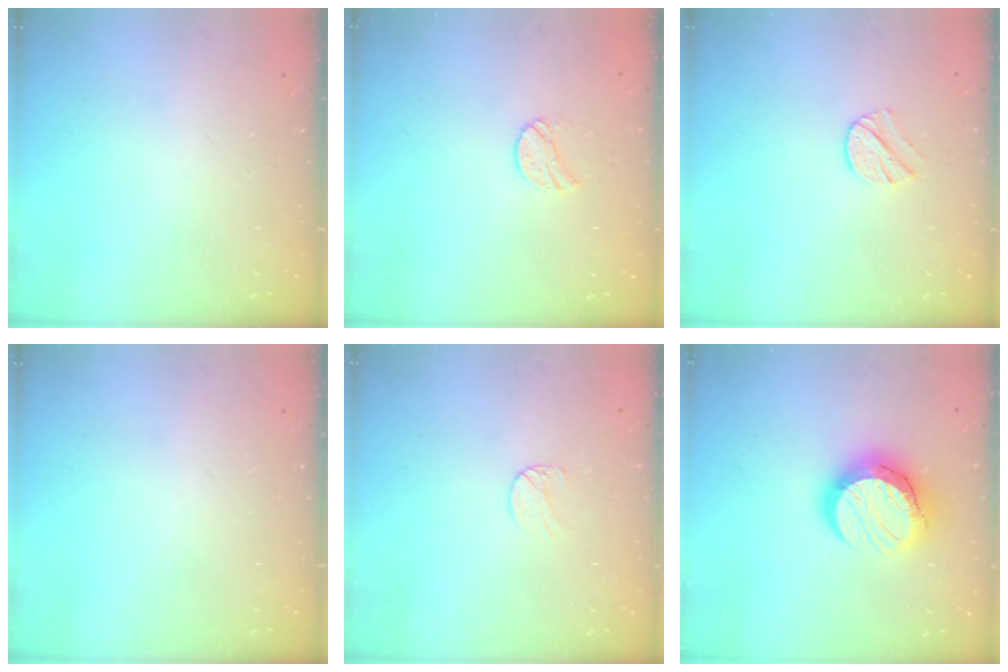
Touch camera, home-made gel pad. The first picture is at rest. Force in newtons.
{"total": 7.8, "press": 7.8, "slide": 0.4}
{"total": 8.2, "press": 8.1, "slide": 0.7}
{"total": 0.0}
{"total": 6.5, "press": 6.4, "slide": 0.6}
{"total": 14.5, "press": 14.5, "slide": 0.9}